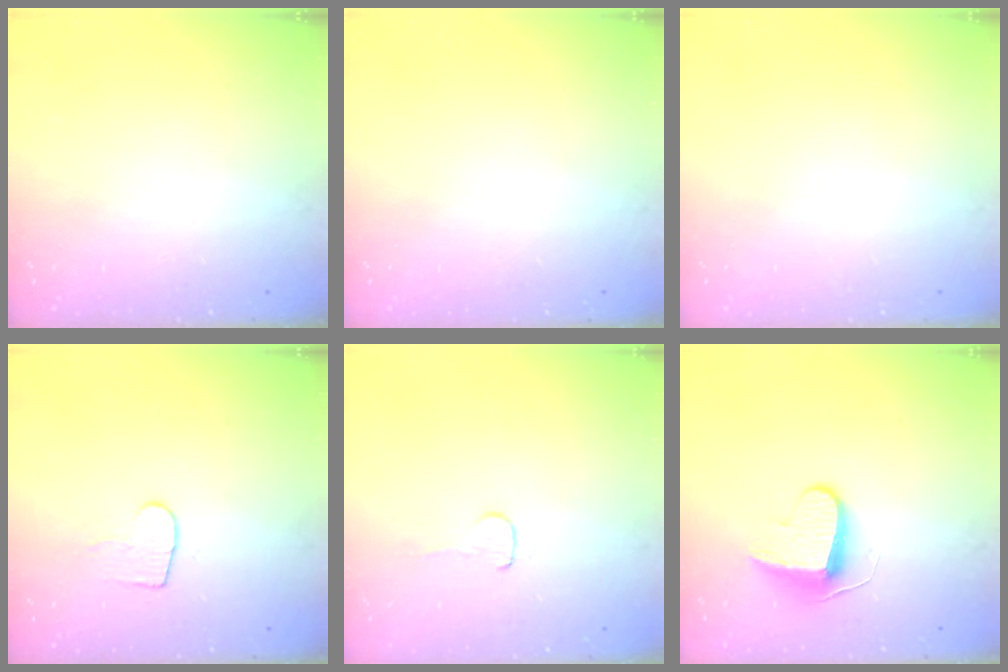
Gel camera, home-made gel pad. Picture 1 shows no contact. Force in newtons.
{"total": 0.0}
{"total": 0.0}
{"total": 6.3, "press": 6.3, "slide": 0.6}
{"total": 3.7, "press": 3.6, "slide": 0.3}
{"total": 8.7, "press": 8.6, "slide": 0.5}